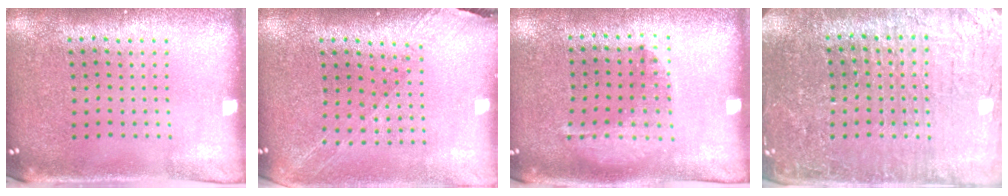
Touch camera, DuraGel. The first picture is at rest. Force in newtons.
{"total": 1.2, "press": 1.2, "slide": 0.2}
{"total": 1.0, "press": 1.0, "slide": 0.2}
{"total": 4.4, "press": 4.2, "slide": 1.4}